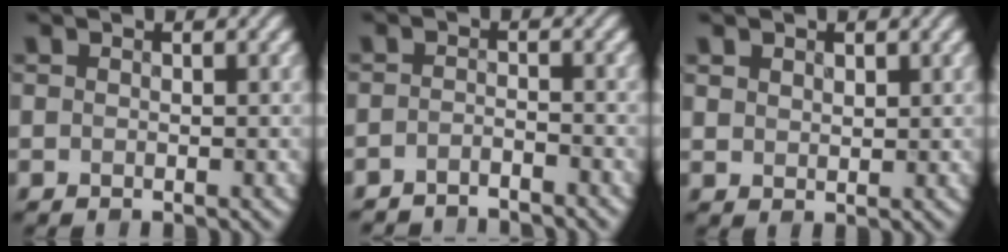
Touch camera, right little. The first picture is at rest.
{"total": 2.7, "force": [-2.7, 0.2, 0.3], "torque": [-0.010, -0.002, -0.049]}
{"total": 1.5, "force": [1.1, 0.9, 0.4], "torque": [-0.015, 0.002, 0.023]}